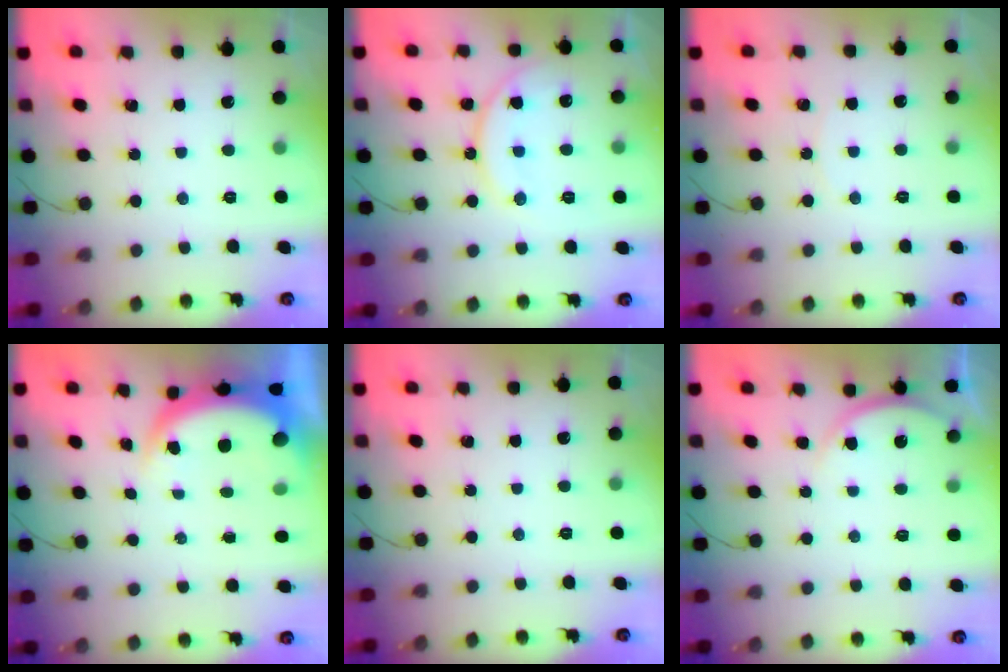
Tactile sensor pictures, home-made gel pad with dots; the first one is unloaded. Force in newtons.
{"total": 12.2, "press": 12.1, "slide": 0.9}
{"total": 4.0, "press": 3.1, "slide": 2.4}
{"total": 5.3, "press": 5.2, "slide": 0.9}
{"total": 0.0}
{"total": 4.8, "press": 4.7, "slide": 0.6}